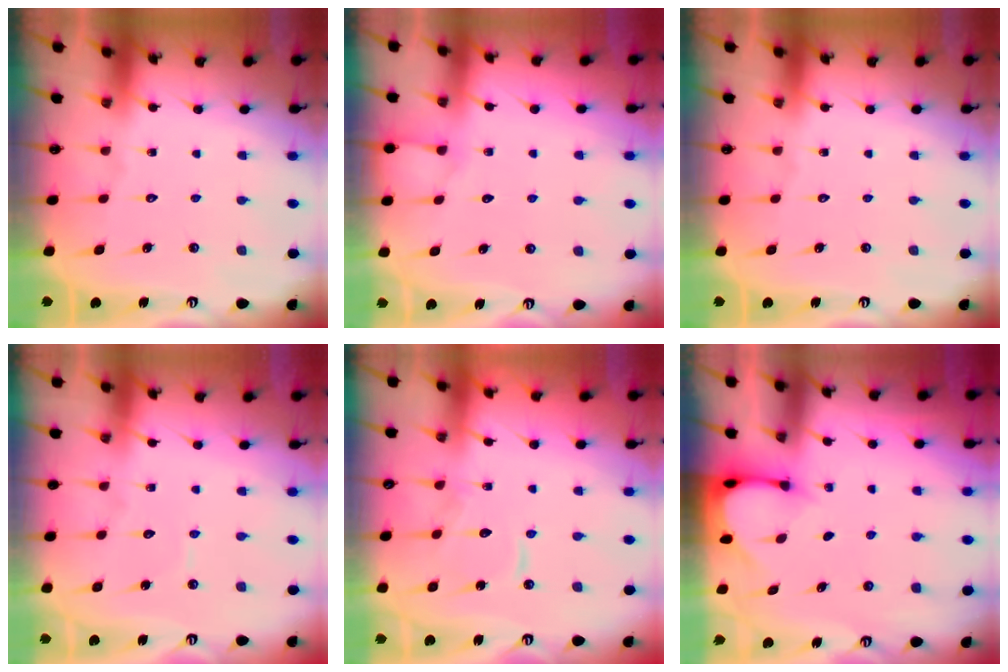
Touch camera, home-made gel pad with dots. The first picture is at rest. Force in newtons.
{"total": 5.1, "press": 5.1, "slide": 0.7}
{"total": 0.0}
{"total": 3.5, "press": 3.5, "slide": 0.2}
{"total": 8.9, "press": 8.9, "slide": 0.5}
{"total": 3.2, "press": 3.2, "slide": 0.2}